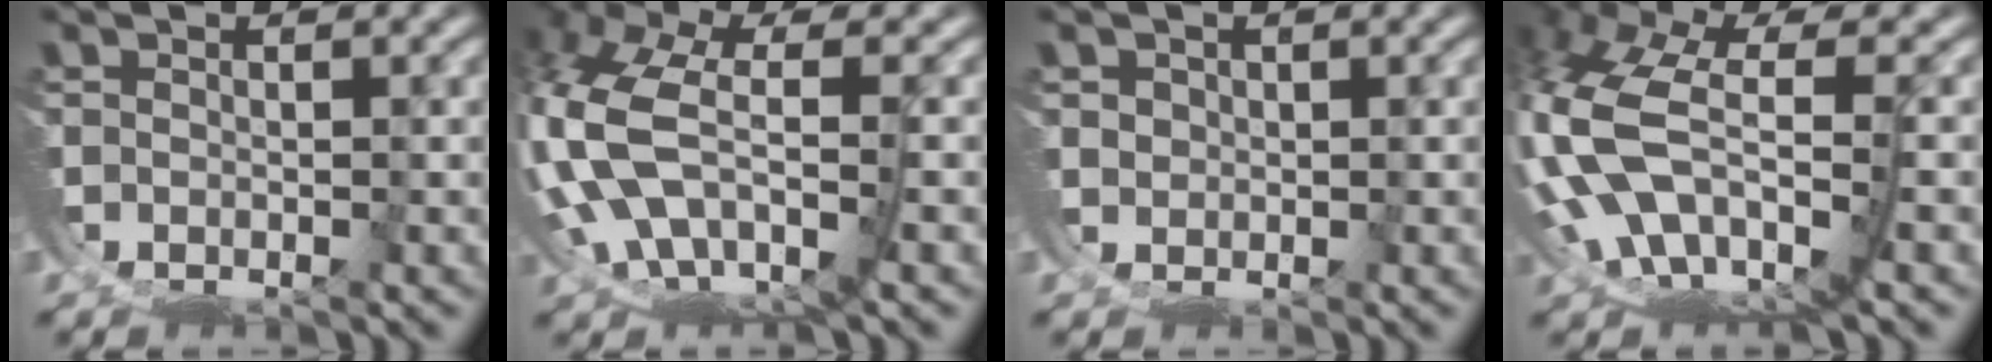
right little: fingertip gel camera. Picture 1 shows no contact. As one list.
[{"total": 9.6, "force": [0.1, 7.2, 6.4], "torque": [-0.188, -0.035, 0.020]}, {"total": 1.1, "force": [0.9, 0.5, -0.2], "torque": [-0.004, -0.004, 0.020]}, {"total": 10.8, "force": [0.4, 7.8, 7.4], "torque": [-0.206, -0.038, 0.022]}]